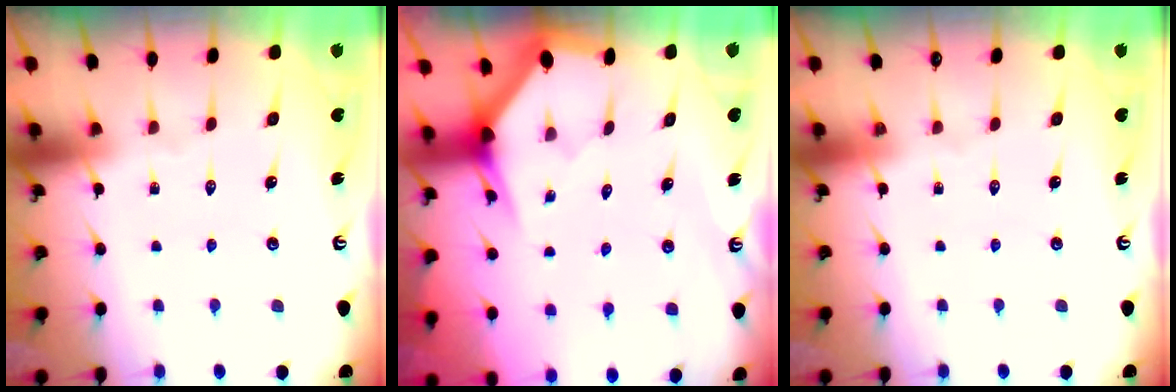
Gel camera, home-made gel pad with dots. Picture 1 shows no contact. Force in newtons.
{"total": 2.9, "press": 2.9, "slide": 0.0}
{"total": 0.0}